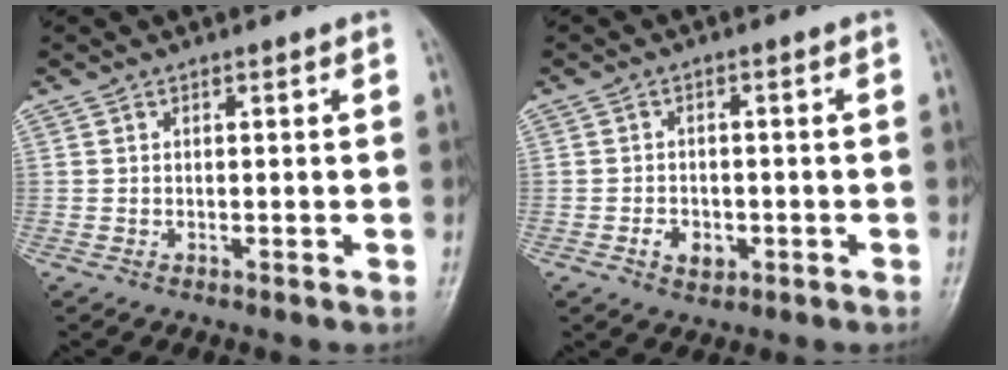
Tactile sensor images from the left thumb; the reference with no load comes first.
{"total": 3.7, "force": [-1.3, 2.7, 2.1], "torque": [-0.025, 0.005, -0.019]}